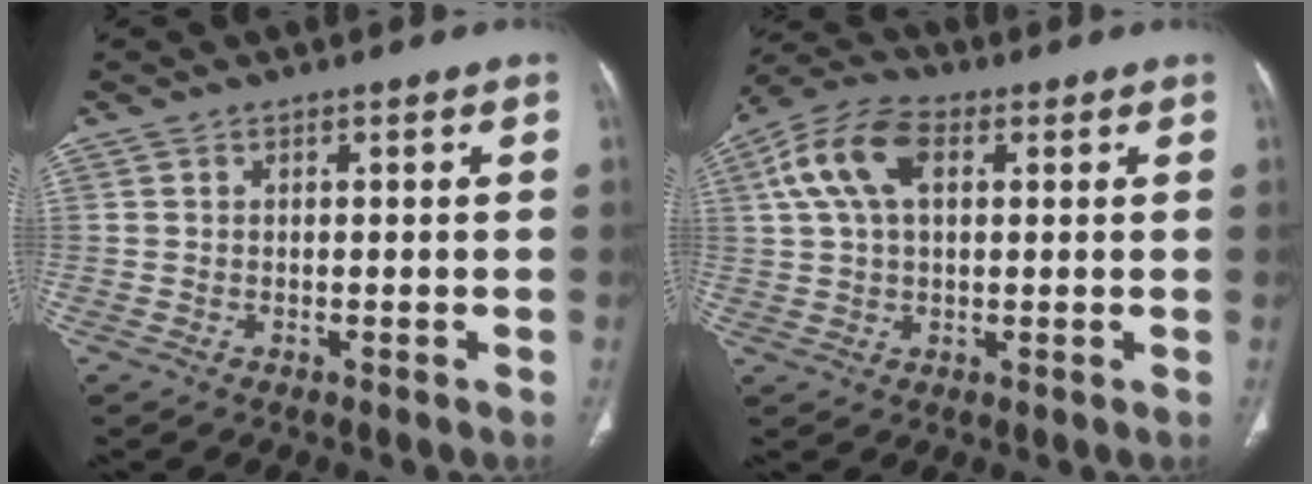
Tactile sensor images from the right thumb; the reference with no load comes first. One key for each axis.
{"total": 10.8, "fx": 3.3, "fy": 6.0, "fz": 8.3, "tx": -0.172, "ty": 0.024, "tz": 0.057}